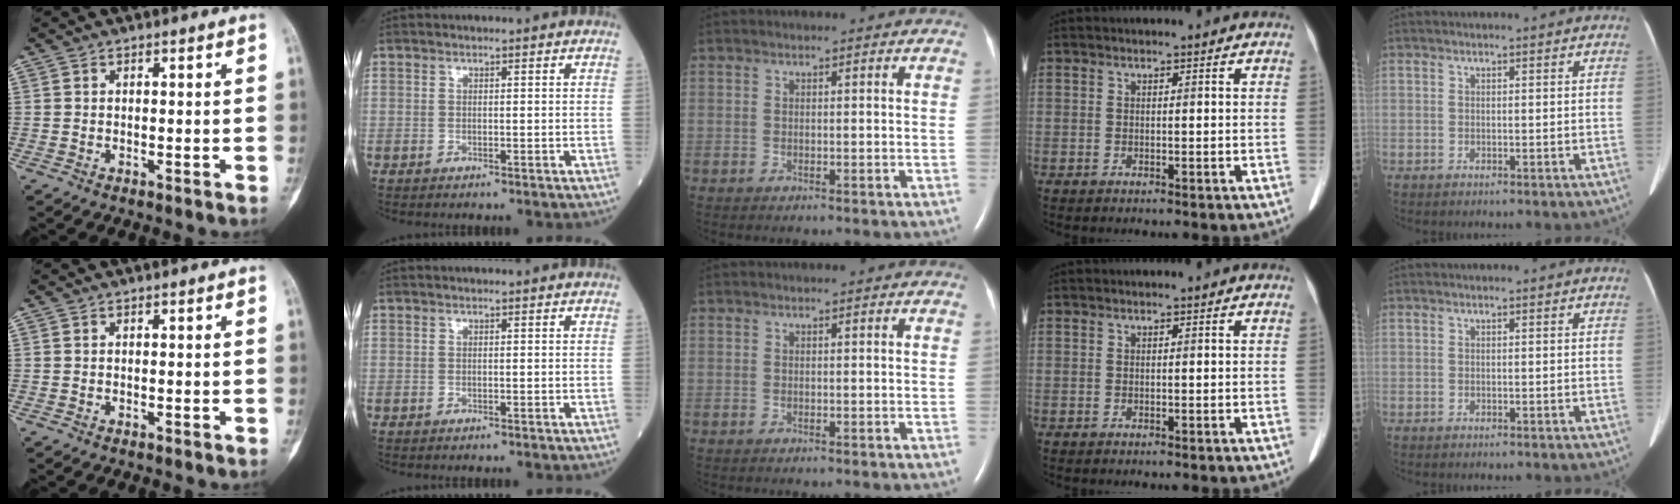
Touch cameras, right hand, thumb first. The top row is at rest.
{}